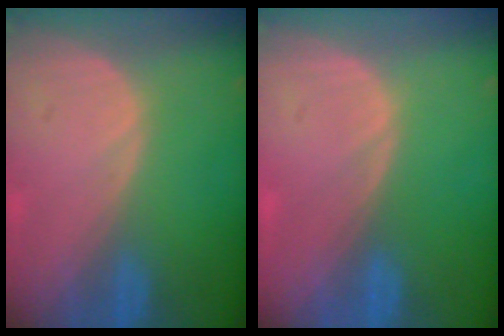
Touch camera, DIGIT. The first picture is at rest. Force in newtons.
{"total": 0.0}